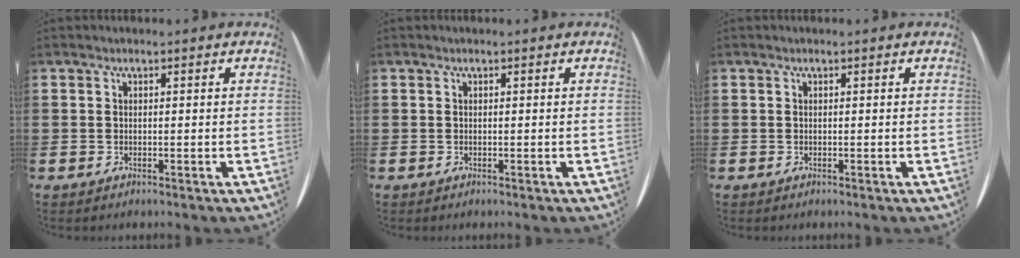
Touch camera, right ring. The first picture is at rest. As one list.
[{"total": 0.0}, {"total": 0.0}]